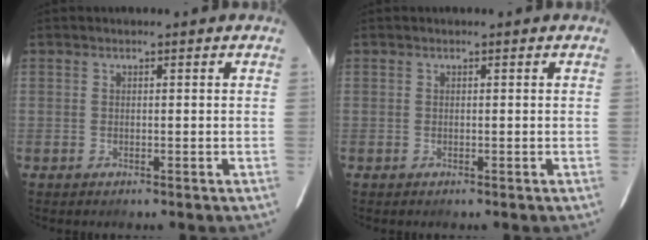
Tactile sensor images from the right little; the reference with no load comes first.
{"total": 0.0}